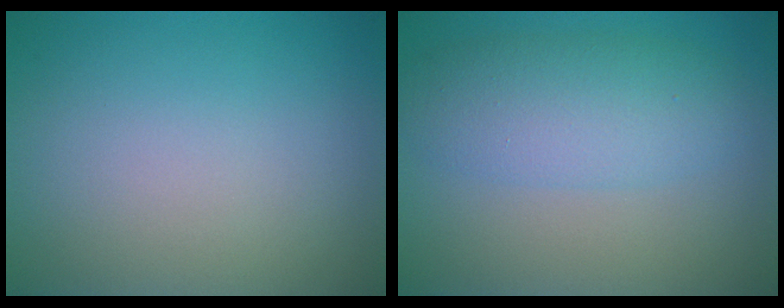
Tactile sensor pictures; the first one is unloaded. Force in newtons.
{"total": 4.8, "press": 4.8, "slide": 0.0}